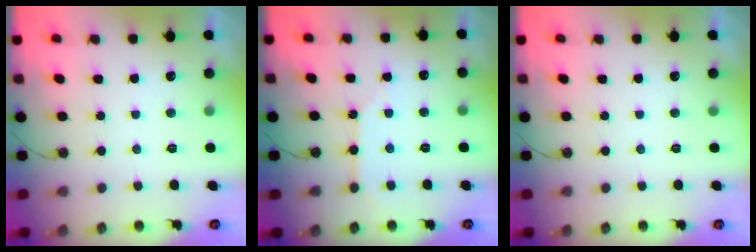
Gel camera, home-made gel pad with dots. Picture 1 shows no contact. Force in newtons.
{"total": 2.1, "press": 2.1, "slide": 0.3}
{"total": 0.0}